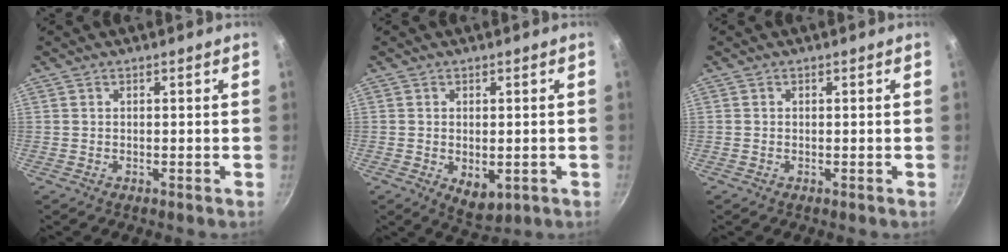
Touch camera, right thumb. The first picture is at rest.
{"total": 5.5, "force": [-1.0, 3.4, 4.2], "torque": [-0.054, -0.011, -0.005]}
{"total": 0.0}